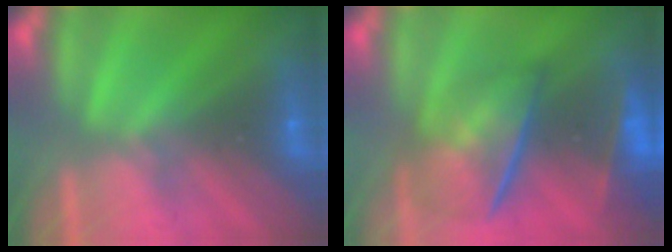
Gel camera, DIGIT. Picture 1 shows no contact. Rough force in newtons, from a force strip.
{"total": 6.9}